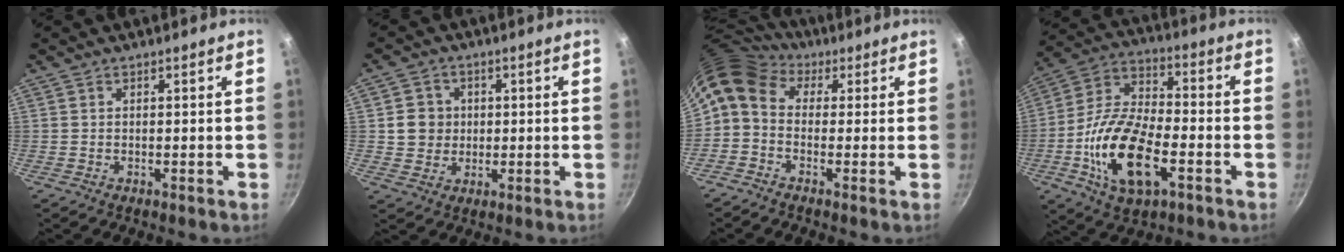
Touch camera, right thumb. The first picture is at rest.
{"total": 5.6, "force": [0.6, 5.3, 1.7], "torque": [0.002, 0.006, 0.010]}
{"total": 8.5, "force": [1.9, 6.4, 5.2], "torque": [-0.096, 0.025, 0.012]}
{"total": 18.9, "force": [-5.9, 9.2, 15.5], "torque": [-0.292, 0.026, -0.117]}